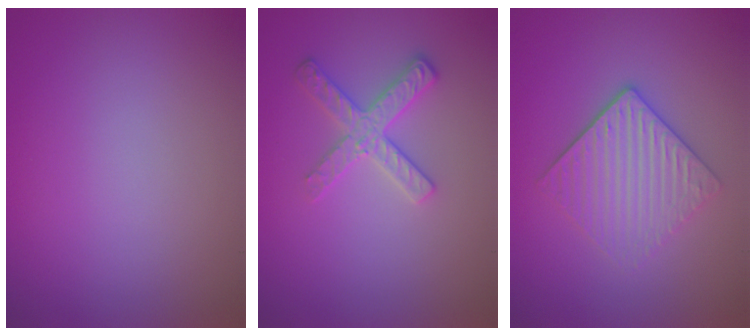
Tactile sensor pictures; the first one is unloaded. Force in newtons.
{"total": 2.7, "press": 2.6, "slide": 0.5}
{"total": 4.1, "press": 3.4, "slide": 2.3}